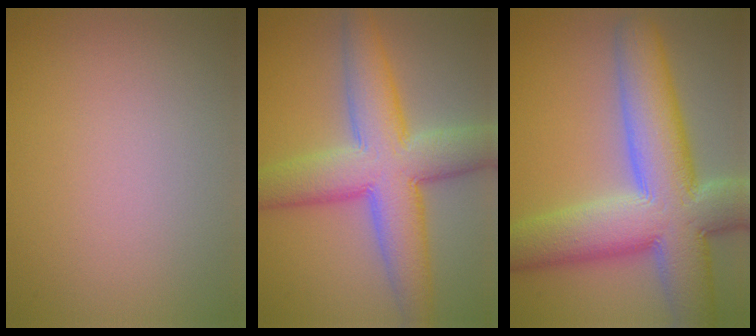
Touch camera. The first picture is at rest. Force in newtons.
{"total": 9.5, "press": 9.5, "slide": 0.4}
{"total": 12.7, "press": 12.6, "slide": 1.0}